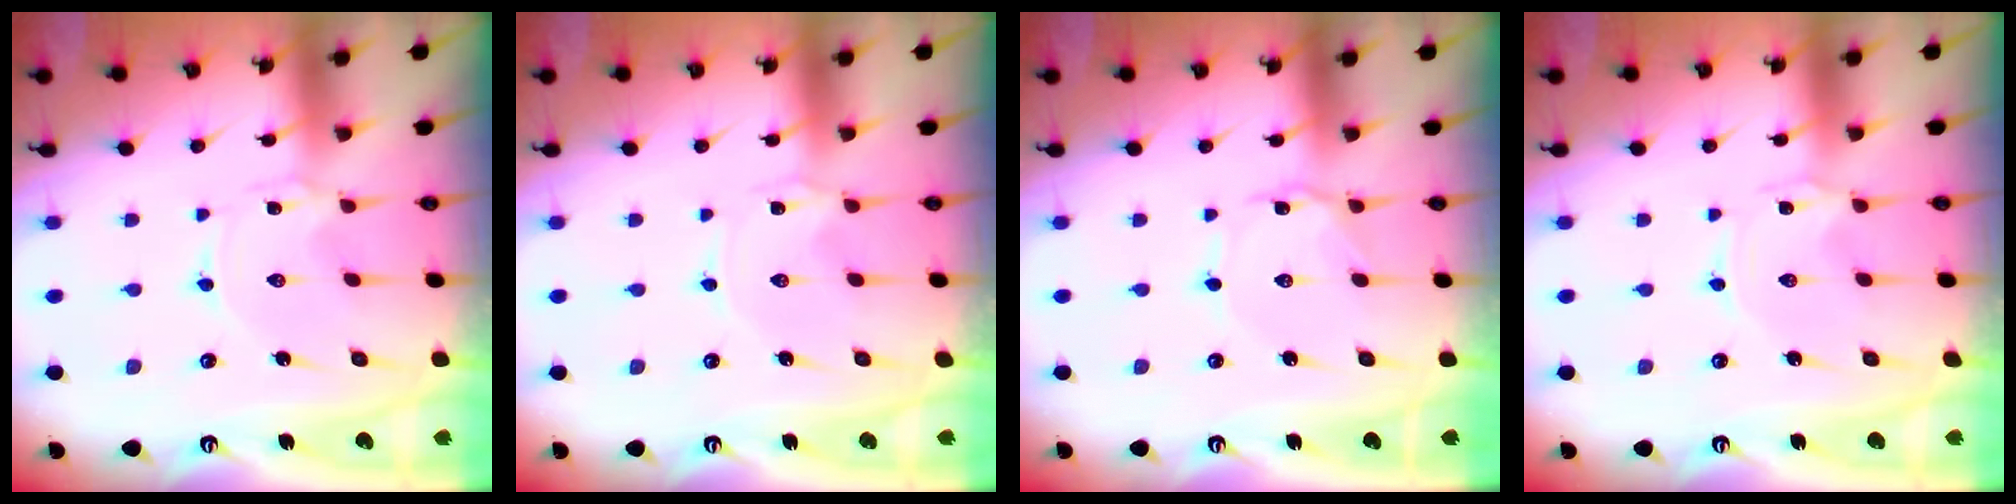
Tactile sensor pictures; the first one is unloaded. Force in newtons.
{"total": 0.0}
{"total": 1.4, "press": 1.3, "slide": 0.2}
{"total": 0.0}